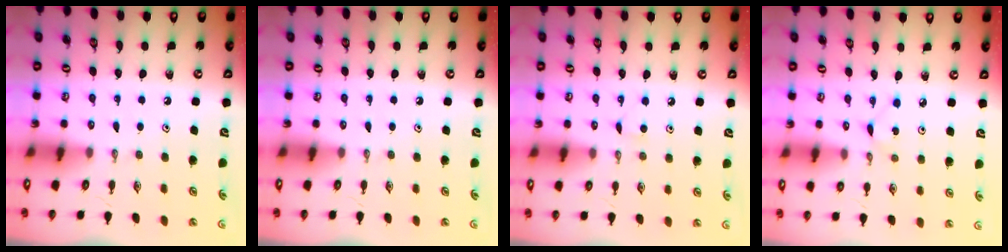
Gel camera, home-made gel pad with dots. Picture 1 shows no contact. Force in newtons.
{"total": 0.0}
{"total": 2.9, "press": 2.9, "slide": 0.4}
{"total": 2.7, "press": 2.7, "slide": 0.3}